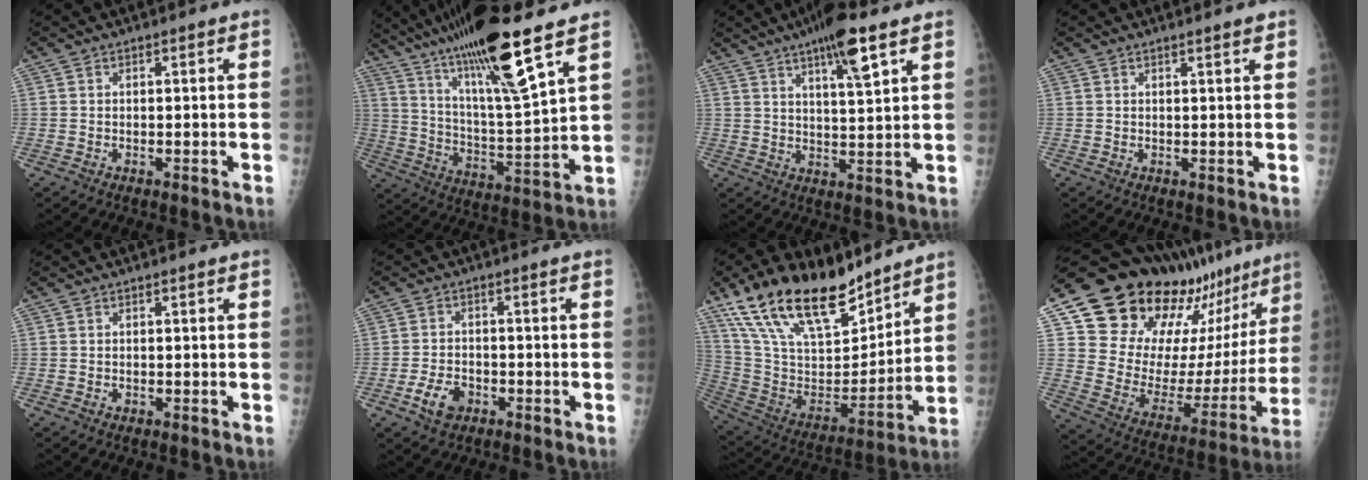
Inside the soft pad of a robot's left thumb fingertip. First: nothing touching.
{"total": 21.5, "force": [13.6, 2.4, 16.5], "torque": [-0.284, -0.054, 0.242]}
{"total": 10.3, "force": [6.1, 1.7, 8.2], "torque": [-0.129, -0.024, 0.096]}
{"total": 1.2, "force": [1.0, -0.1, 0.7], "torque": [-0.006, -0.005, 0.014]}
{"total": 0.8, "force": [-0.5, 0.6, 0.2], "torque": [-0.001, 0.003, -0.010]}
{"total": 5.3, "force": [-2.6, 3.6, 3.0], "torque": [-0.048, 0.014, -0.045]}
{"total": 26.0, "force": [18.3, 10.6, 15.2], "torque": [-0.244, -0.062, 0.330]}
{"total": 28.8, "force": [20.9, 13.6, 14.5], "torque": [-0.196, -0.074, 0.319]}